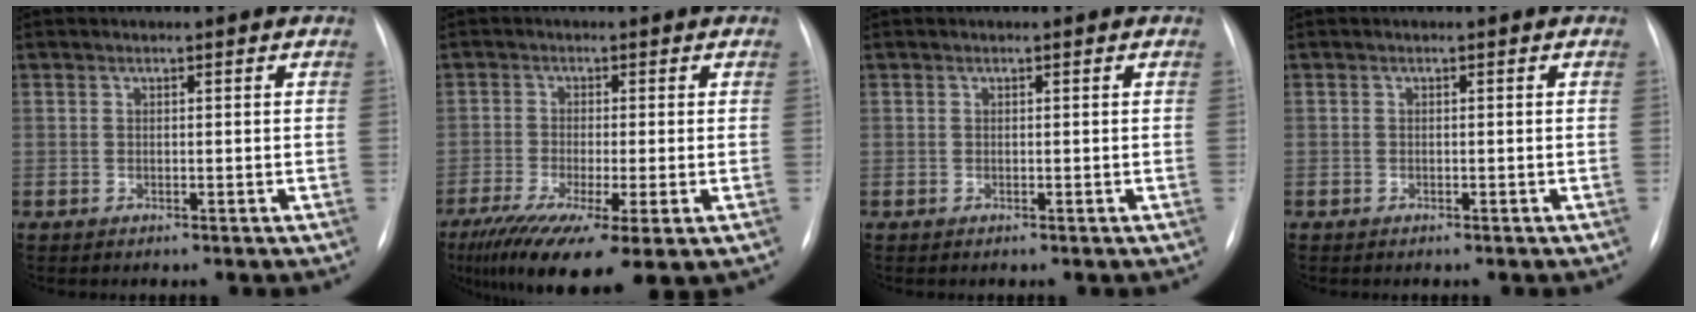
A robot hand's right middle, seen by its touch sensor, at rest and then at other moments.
{"total": 14.2, "force": [-8.4, 2.6, 11.2], "torque": [-0.182, -0.042, -0.137]}
{"total": 0.0}
{"total": 0.0}